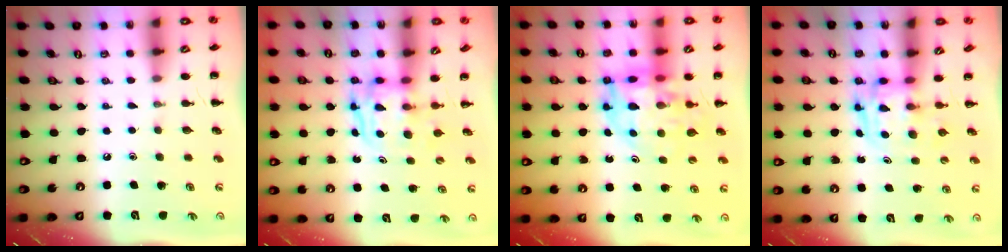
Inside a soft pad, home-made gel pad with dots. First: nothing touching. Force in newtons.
{"total": 3.9, "press": 3.9, "slide": 0.4}
{"total": 13.4, "press": 12.8, "slide": 4.1}
{"total": 3.3, "press": 3.3, "slide": 0.5}